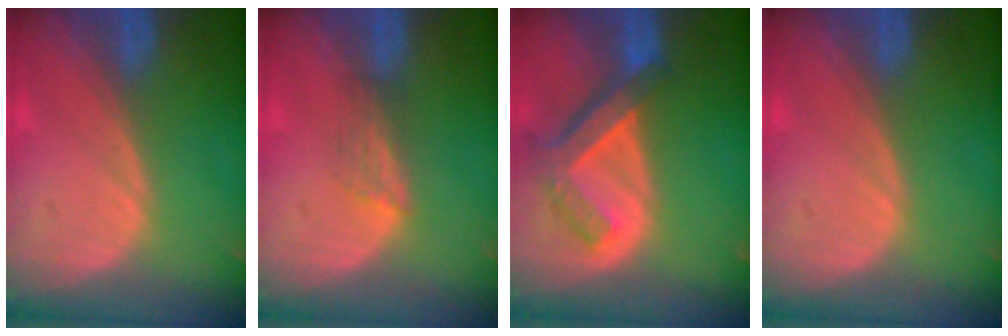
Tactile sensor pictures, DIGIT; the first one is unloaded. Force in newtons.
{"total": 2.4, "press": 1.9, "slide": 1.5}
{"total": 7.6, "press": 6.5, "slide": 3.8}
{"total": 0.0}